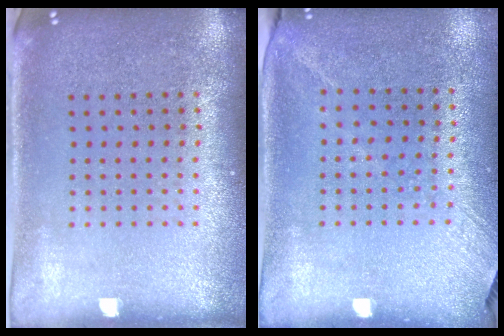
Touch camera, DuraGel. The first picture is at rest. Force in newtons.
{"total": 1.3, "press": 1.0, "slide": 0.9}